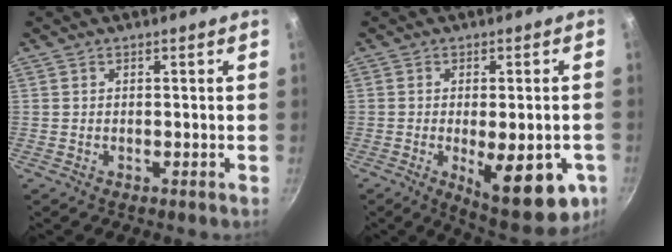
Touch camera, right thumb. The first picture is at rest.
{"total": 16.3, "force": [-5.1, 6.0, 14.3], "torque": [-0.160, -0.006, -0.055]}